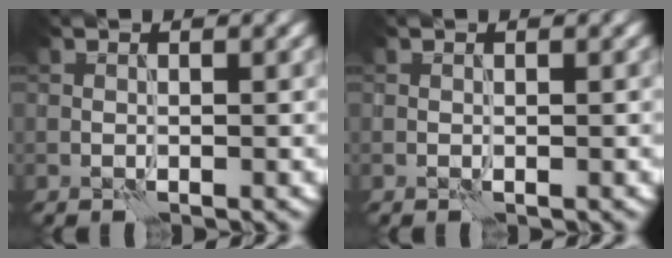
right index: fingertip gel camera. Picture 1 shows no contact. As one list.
[{"total": 0.0}]